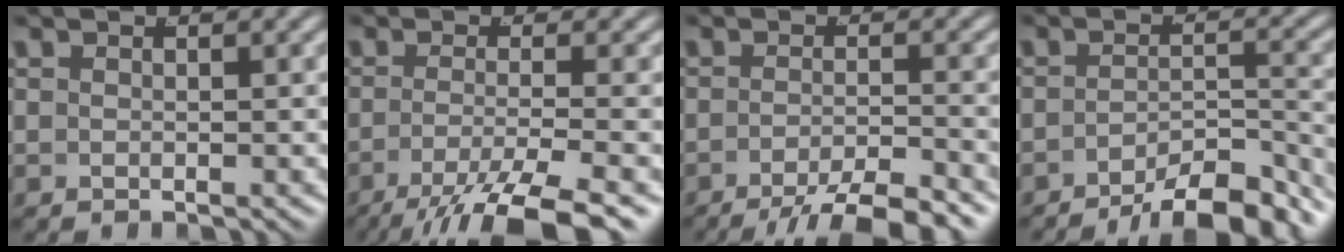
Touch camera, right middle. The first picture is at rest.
{"total": 7.3, "force": [-4.5, 1.7, 5.5], "torque": [-0.092, -0.035, -0.051]}
{"total": 7.4, "force": [-6.0, 1.7, 3.9], "torque": [-0.048, -0.016, -0.087]}
{"total": 8.2, "force": [-6.9, 1.7, 4.0], "torque": [-0.031, -0.015, -0.100]}